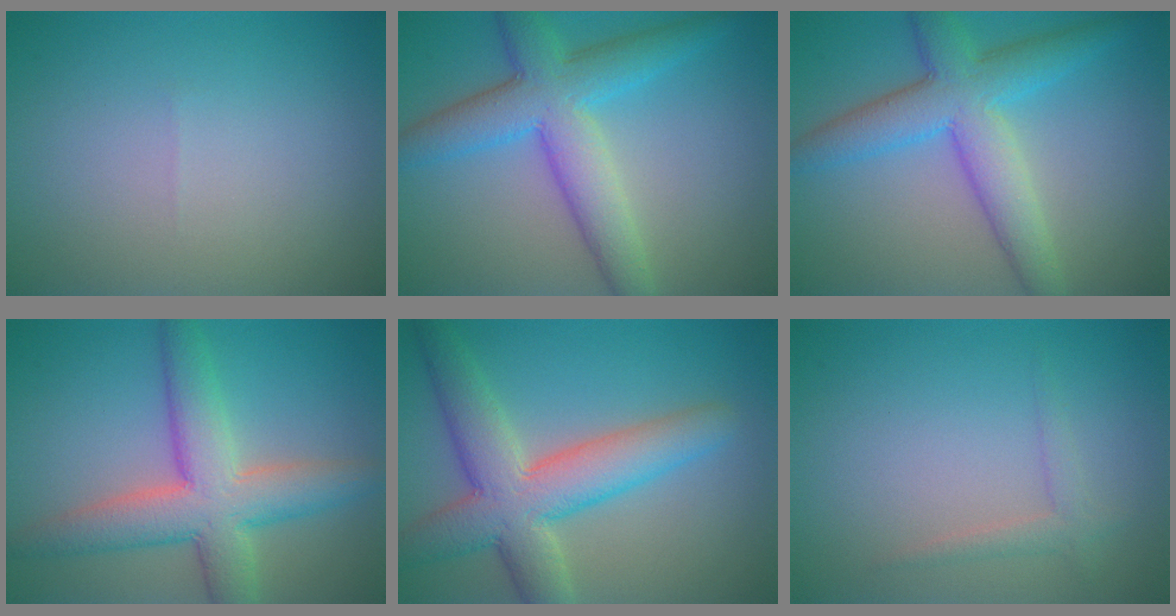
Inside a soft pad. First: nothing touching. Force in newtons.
{"total": 6.9, "press": 6.9, "slide": 0.1}
{"total": 6.5, "press": 6.5, "slide": 0.2}
{"total": 7.3, "press": 7.3, "slide": 0.4}
{"total": 7.8, "press": 7.8, "slide": 0.5}
{"total": 1.4, "press": 1.4, "slide": 0.1}